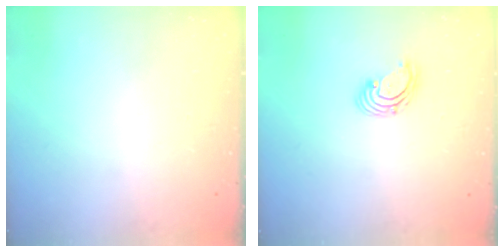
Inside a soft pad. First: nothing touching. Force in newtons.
{"total": 2.9, "press": 2.9, "slide": 0.3}